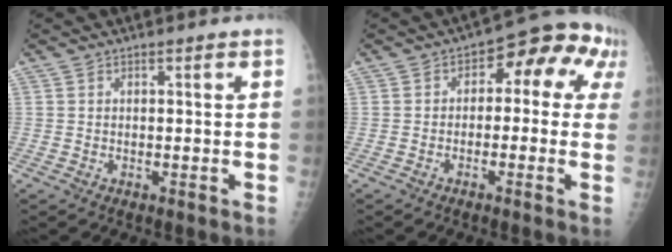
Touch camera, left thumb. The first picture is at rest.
{"total": 9.9, "force": [1.7, 6.1, 7.6], "torque": [-0.045, 0.045, 0.005]}